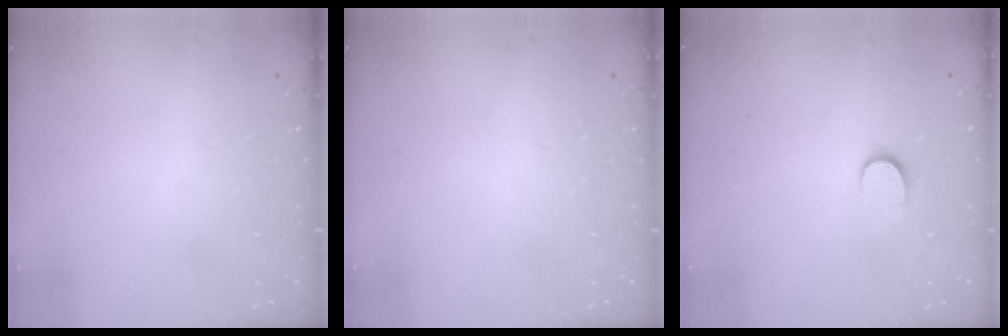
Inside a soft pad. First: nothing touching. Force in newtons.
{"total": 0.0}
{"total": 6.5, "press": 6.5, "slide": 0.7}